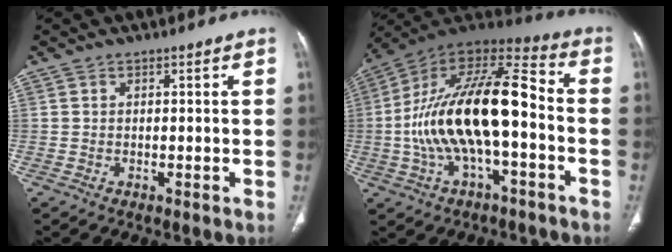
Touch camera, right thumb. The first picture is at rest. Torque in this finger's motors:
{"motor_torque": [1.87, 1.87, 2.09, -0.68, 0.39]}